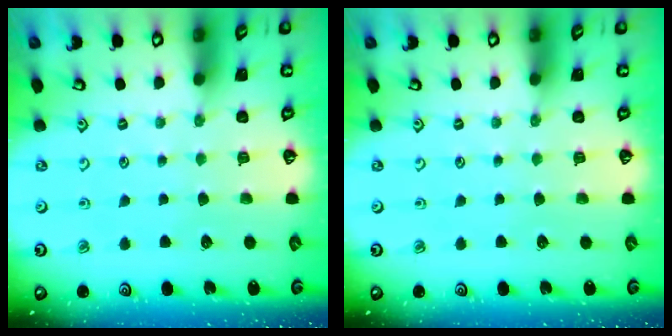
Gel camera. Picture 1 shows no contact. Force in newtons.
{"total": 0.0}